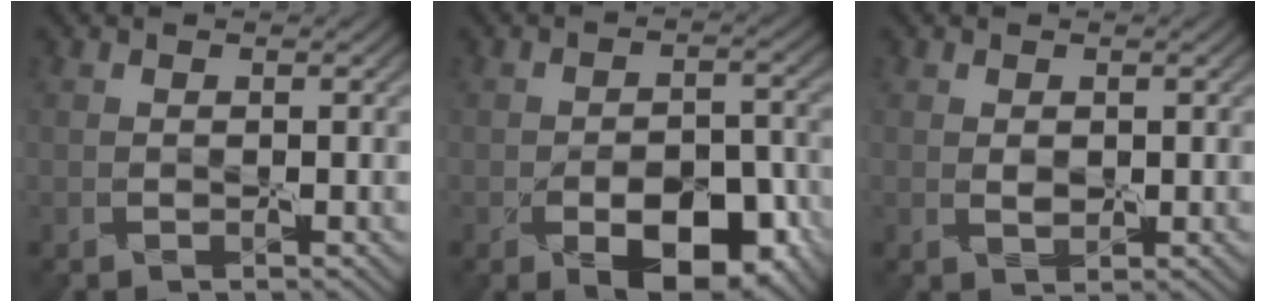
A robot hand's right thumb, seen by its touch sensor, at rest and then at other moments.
{"total": 7.8, "force": [-4.1, 3.7, 5.4], "torque": [-0.073, -0.002, -0.059]}
{"total": 0.7, "force": [0.4, 0.5, 0.3], "torque": [0.000, 0.000, 0.013]}